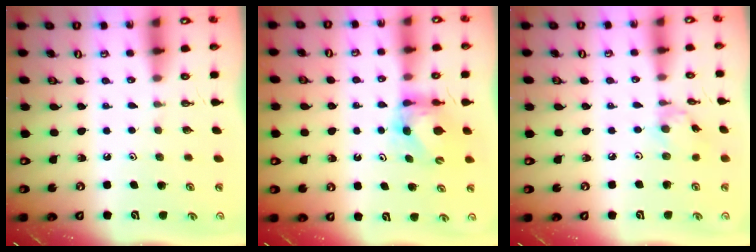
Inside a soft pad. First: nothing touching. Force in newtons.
{"total": 6.1, "press": 6.1, "slide": 0.4}
{"total": 2.1, "press": 2.1, "slide": 0.2}